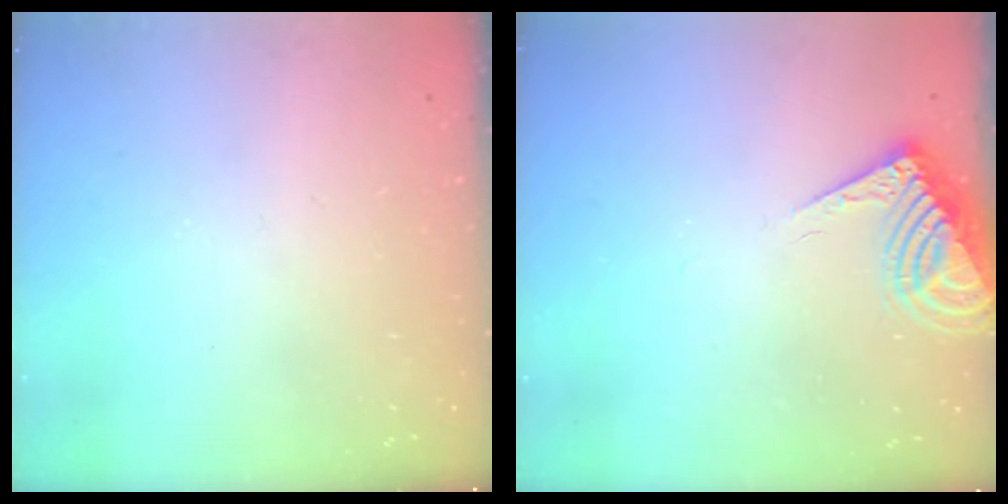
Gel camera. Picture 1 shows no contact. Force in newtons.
{"total": 9.0, "press": 8.9, "slide": 0.5}